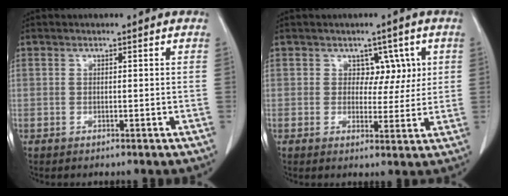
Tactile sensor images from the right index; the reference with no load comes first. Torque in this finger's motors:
{"motor_torque": [-0.12, 0.18, -0.03, -0.01]}